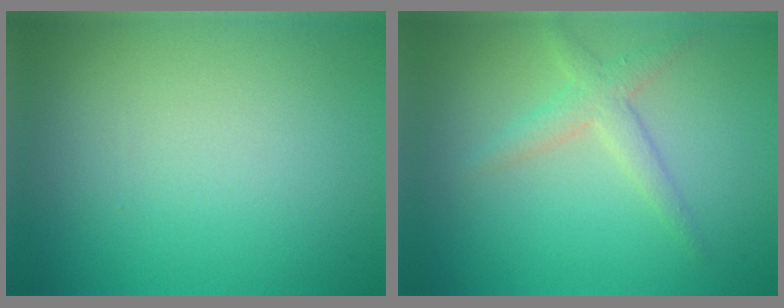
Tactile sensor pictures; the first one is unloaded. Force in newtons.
{"total": 2.3, "press": 2.3, "slide": 0.1}